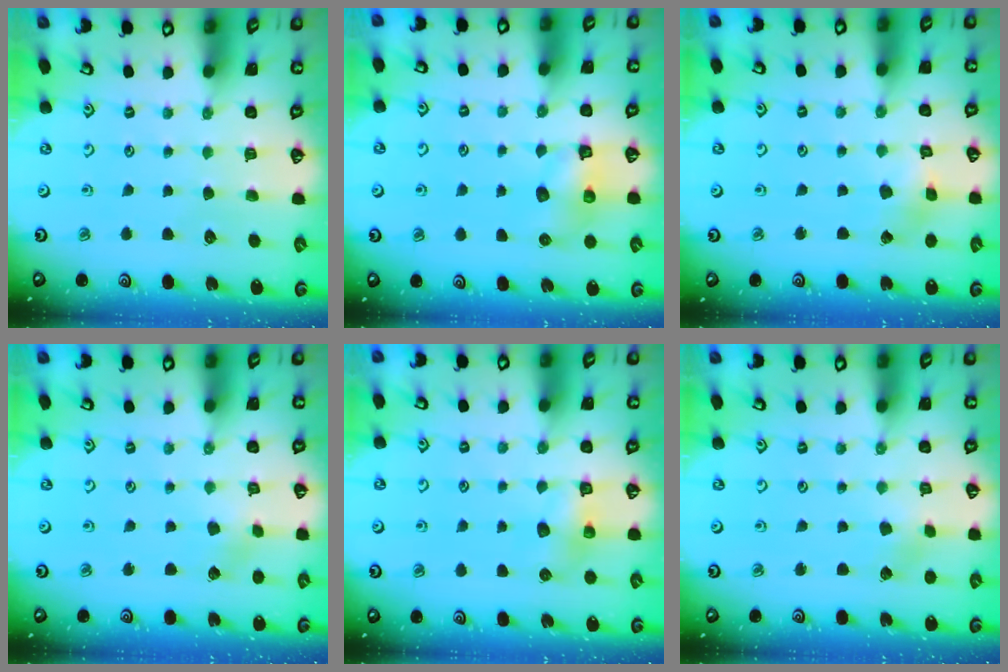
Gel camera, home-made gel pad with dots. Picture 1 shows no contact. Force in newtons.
{"total": 7.8, "press": 7.8, "slide": 0.4}
{"total": 2.9, "press": 2.9, "slide": 0.3}
{"total": 2.3, "press": 2.3, "slide": 0.3}
{"total": 6.5, "press": 6.5, "slide": 0.3}
{"total": 1.9, "press": 1.9, "slide": 0.2}